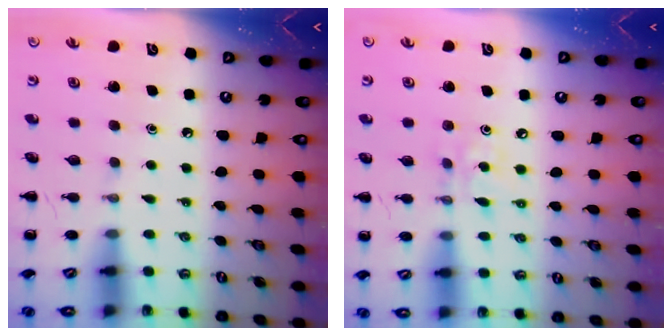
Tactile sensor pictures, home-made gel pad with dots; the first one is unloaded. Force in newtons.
{"total": 3.1, "press": 3.1, "slide": 0.4}